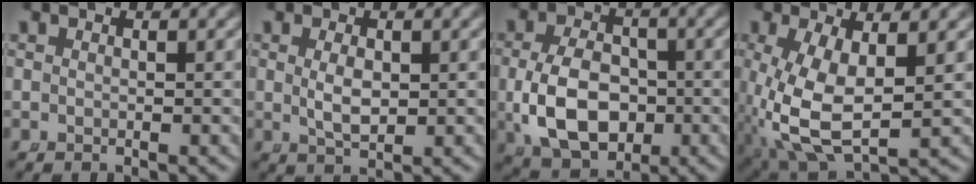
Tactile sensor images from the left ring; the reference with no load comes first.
{"total": 2.4, "force": [0.1, 1.2, 2.1], "torque": [-0.043, -0.014, 0.015]}
{"total": 8.0, "force": [-1.5, 5.8, 5.4], "torque": [-0.106, -0.026, -0.013]}
{"total": 8.6, "force": [-1.2, 5.2, 6.8], "torque": [-0.169, -0.055, 0.015]}